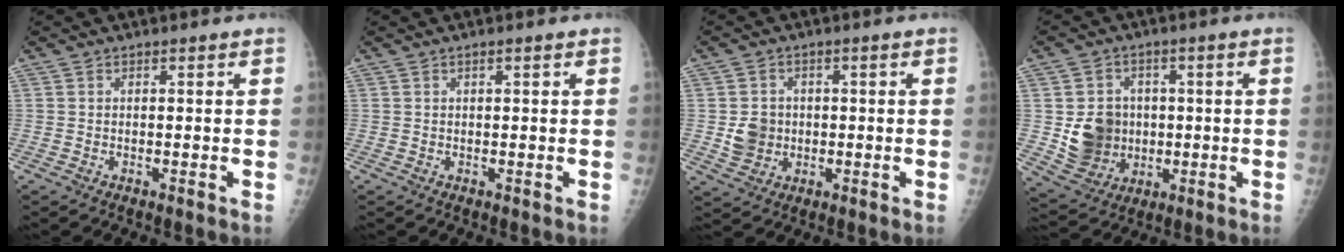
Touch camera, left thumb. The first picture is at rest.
{"total": 0.7, "force": [0.4, 0.1, 0.6], "torque": [-0.010, 0.002, 0.005]}
{"total": 5.2, "force": [-0.4, 4.8, 2.0], "torque": [-0.014, 0.004, -0.003]}
{"total": 10.2, "force": [-0.2, 9.1, 4.7], "torque": [-0.045, -0.002, 0.011]}